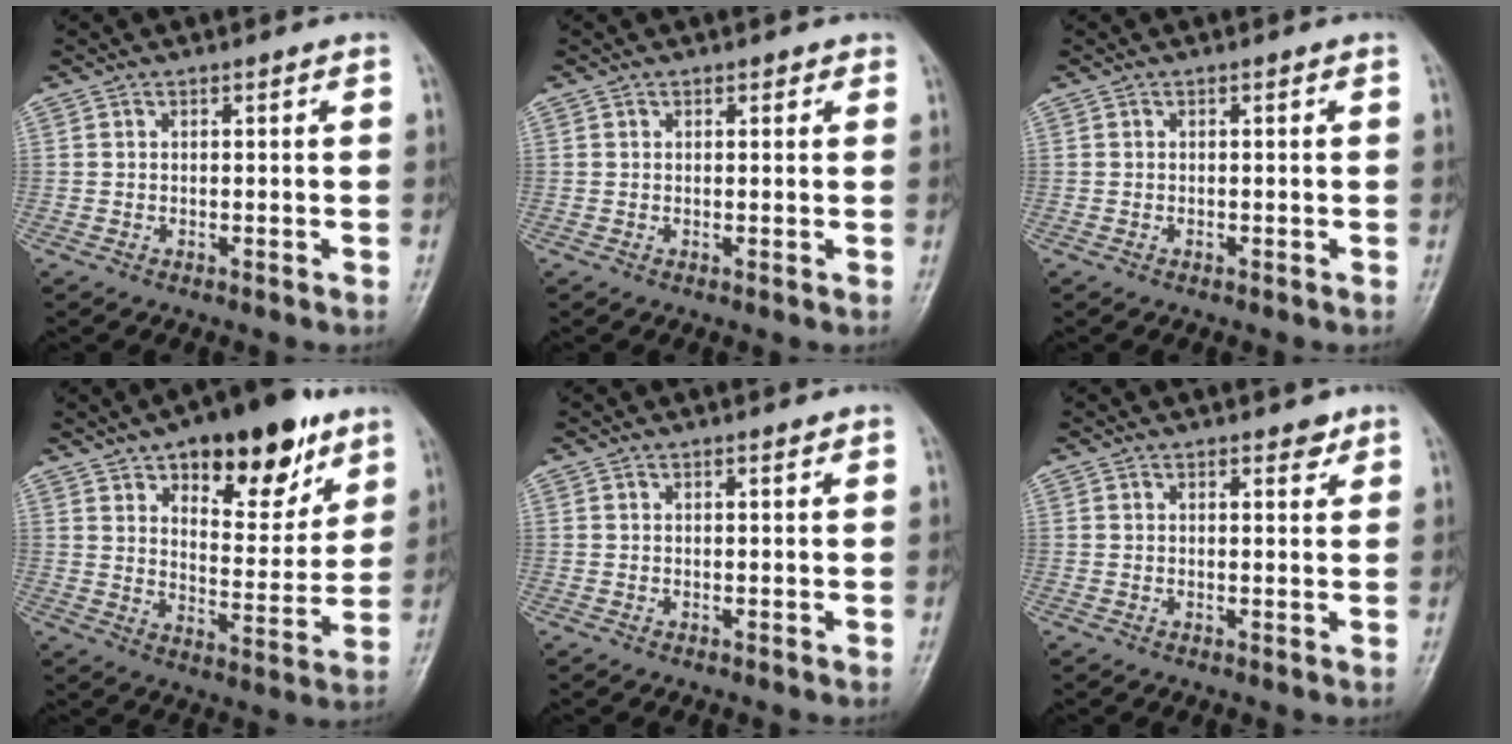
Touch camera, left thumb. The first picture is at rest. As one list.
[{"total": 1.1, "force": [0.7, 0.8, 0.3], "torque": [0.008, -0.002, 0.004]}, {"total": 0.0}, {"total": 19.3, "force": [11.5, 8.6, 12.8], "torque": [-0.125, -0.057, 0.174]}, {"total": 0.6, "force": [0.5, 0.2, 0.3], "torque": [-0.006, -0.003, 0.007]}, {"total": 2.2, "force": [1.6, 1.1, 1.1], "torque": [0.000, -0.008, 0.019]}]